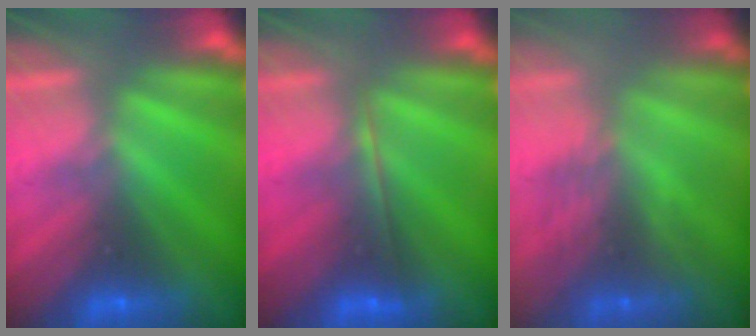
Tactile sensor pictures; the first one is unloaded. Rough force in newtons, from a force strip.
{"total": 1.8}
{"total": 3.0}